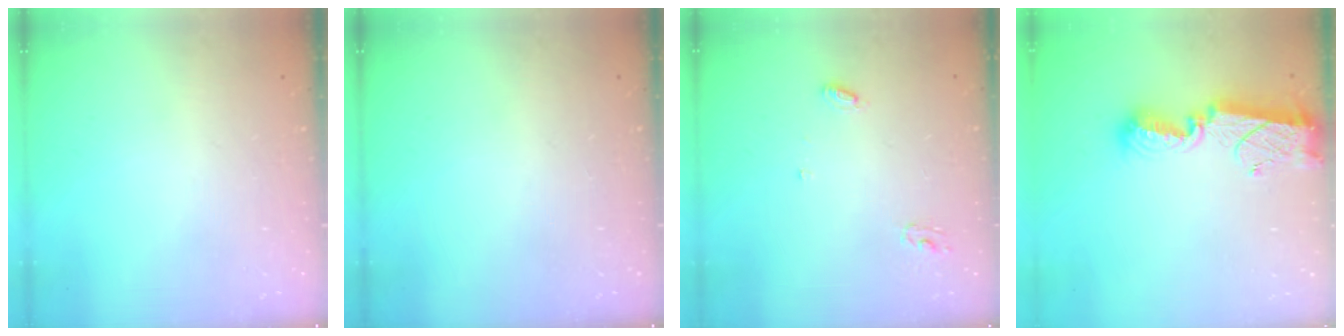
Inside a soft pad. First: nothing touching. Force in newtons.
{"total": 0.0}
{"total": 4.9, "press": 4.9, "slide": 0.3}
{"total": 11.4, "press": 11.4, "slide": 0.8}